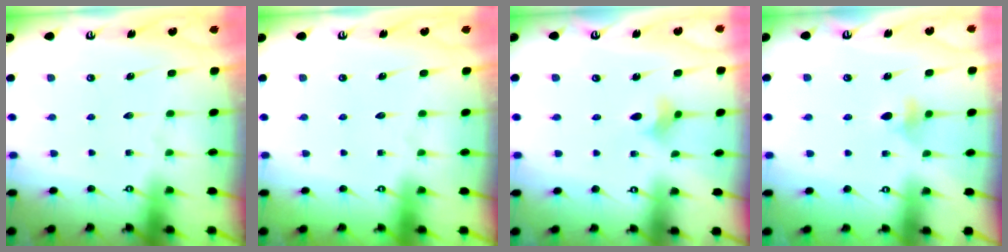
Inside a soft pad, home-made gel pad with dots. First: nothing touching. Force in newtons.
{"total": 0.0}
{"total": 3.0, "press": 2.9, "slide": 0.5}
{"total": 4.9, "press": 4.8, "slide": 1.0}